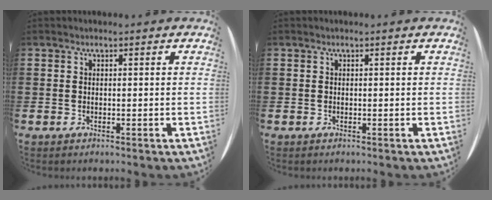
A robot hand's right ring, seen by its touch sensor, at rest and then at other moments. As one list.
[{"total": 0.0}]